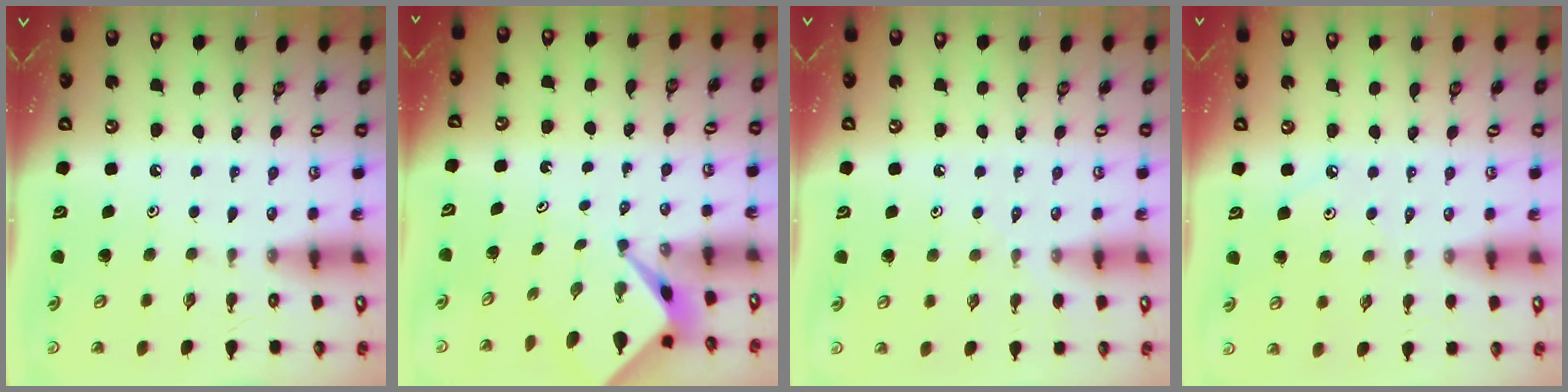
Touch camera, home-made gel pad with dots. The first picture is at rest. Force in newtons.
{"total": 2.1, "press": 2.1, "slide": 0.3}
{"total": 4.0, "press": 4.0, "slide": 0.6}
{"total": 2.8, "press": 2.7, "slide": 0.5}